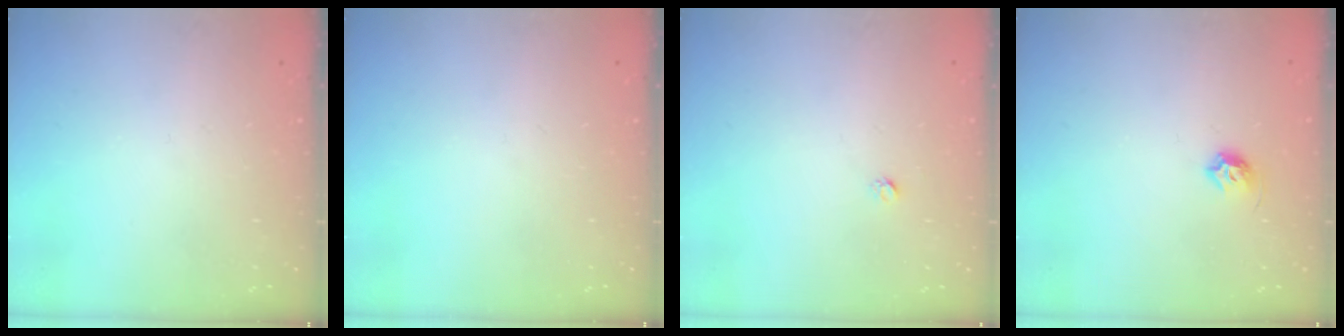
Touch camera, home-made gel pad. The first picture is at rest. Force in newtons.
{"total": 0.0}
{"total": 1.6, "press": 1.5, "slide": 0.1}
{"total": 6.1, "press": 6.0, "slide": 1.1}